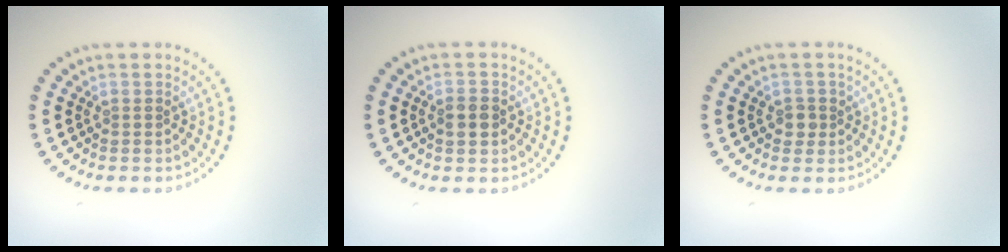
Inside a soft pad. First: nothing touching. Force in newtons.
{"total": 1.8, "press": 1.7, "slide": 0.3}
{"total": 1.4, "press": 1.3, "slide": 0.6}